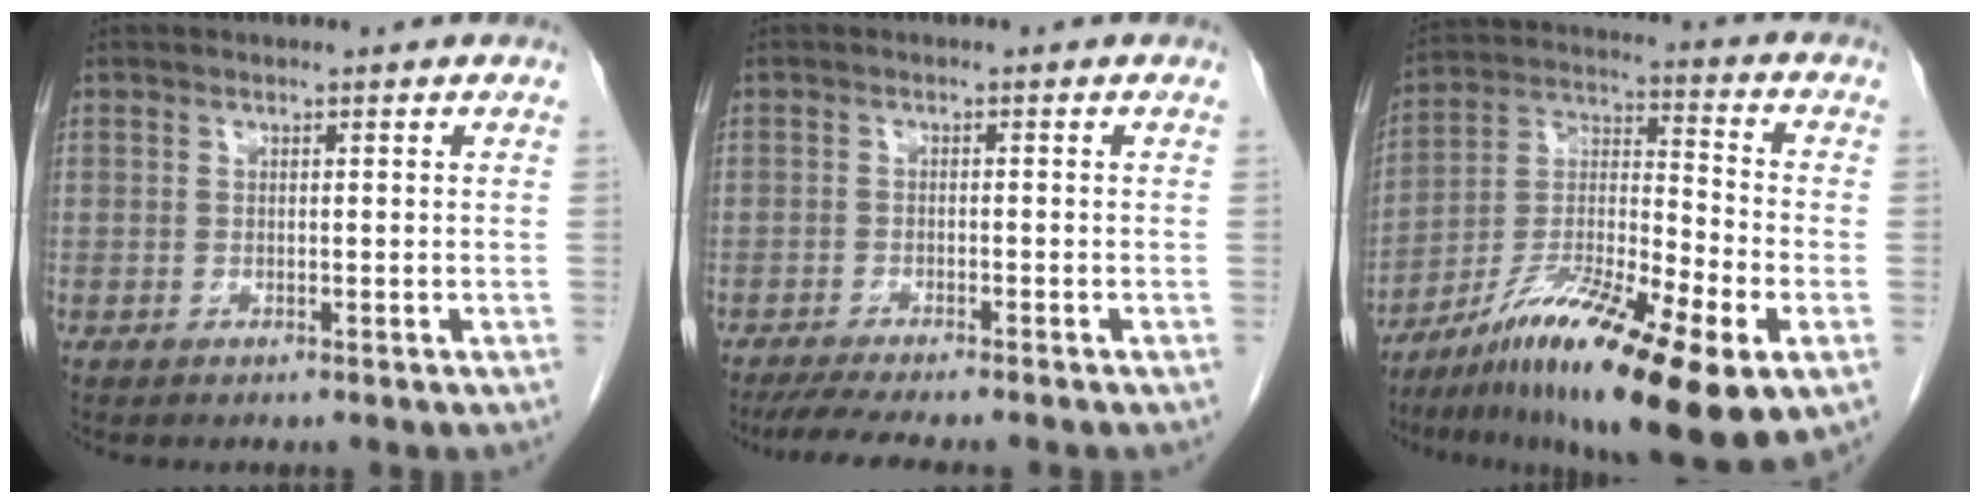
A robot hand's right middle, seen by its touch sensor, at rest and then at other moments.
{"total": 7.0, "force": [-6.0, 0.4, 3.7], "torque": [-0.050, -0.014, -0.094]}
{"total": 20.5, "force": [-11.2, 2.5, 16.9], "torque": [-0.284, -0.023, -0.187]}